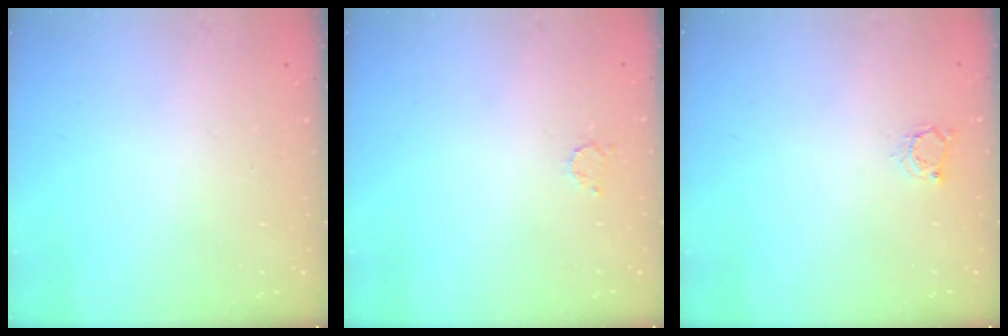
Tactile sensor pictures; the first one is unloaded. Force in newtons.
{"total": 1.7, "press": 1.7, "slide": 0.3}
{"total": 3.3, "press": 3.2, "slide": 0.5}